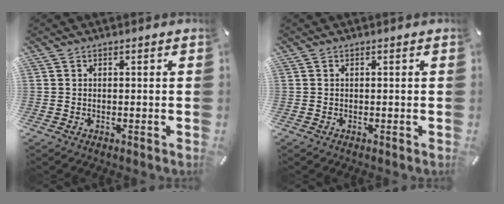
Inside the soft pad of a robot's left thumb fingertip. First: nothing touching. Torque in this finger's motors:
{"motor_torque": [0.00, 0.00, 0.00, 0.00, 0.00]}